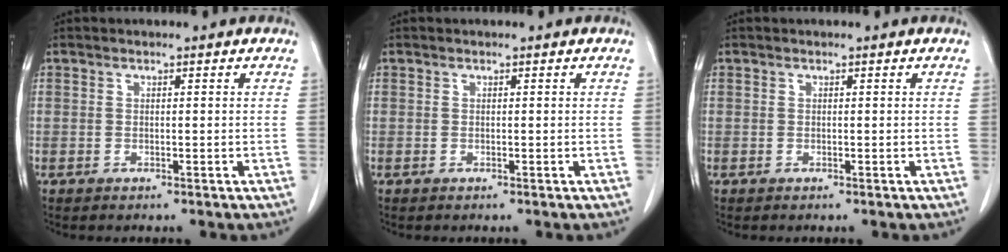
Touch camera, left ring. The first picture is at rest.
{"total": 0.0}
{"total": 0.0}